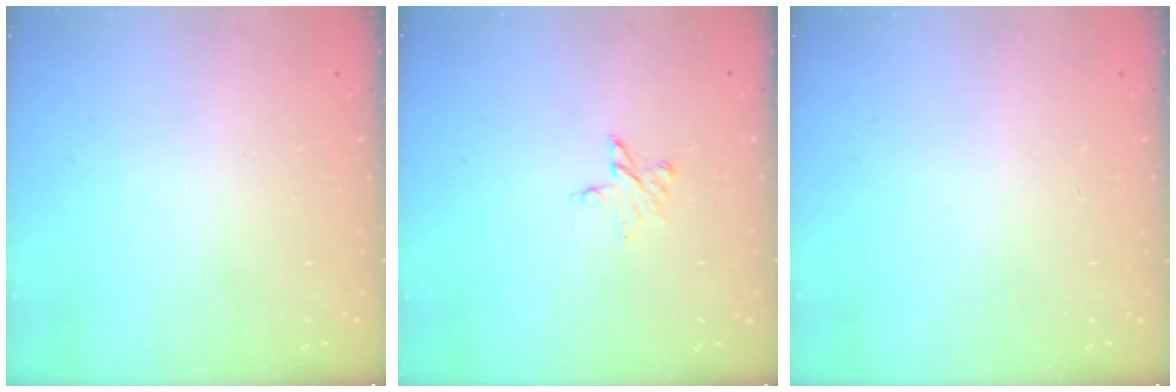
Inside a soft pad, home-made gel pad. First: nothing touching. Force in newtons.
{"total": 4.5, "press": 4.5, "slide": 0.4}
{"total": 0.0}